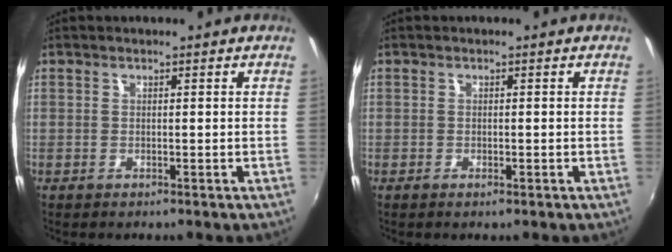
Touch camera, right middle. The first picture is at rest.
{"total": 0.9, "force": [-0.5, 0.3, 0.7], "torque": [-0.011, -0.002, -0.008]}